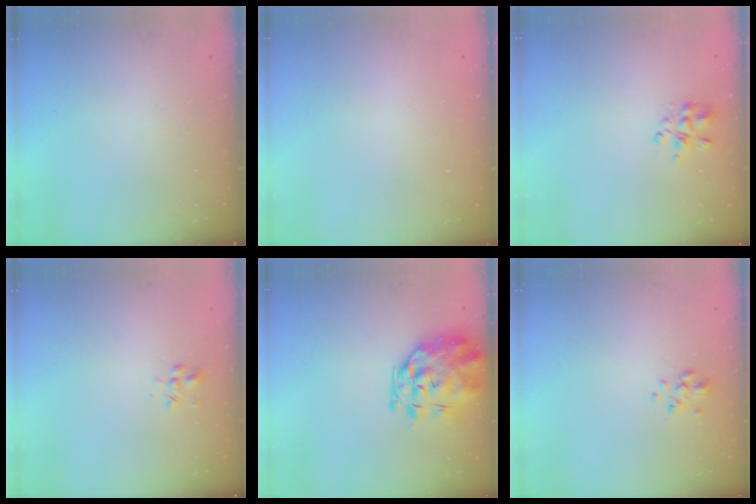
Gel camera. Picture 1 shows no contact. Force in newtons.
{"total": 1.6, "press": 1.6, "slide": 0.1}
{"total": 3.8, "press": 3.8, "slide": 0.2}
{"total": 2.3, "press": 2.2, "slide": 0.7}
{"total": 2.5, "press": 2.3, "slide": 1.0}
{"total": 1.9, "press": 1.7, "slide": 0.8}